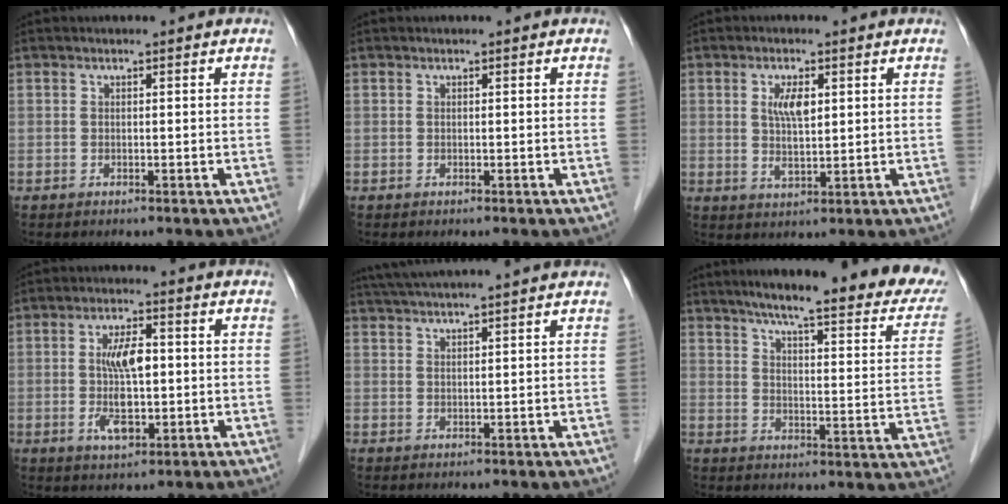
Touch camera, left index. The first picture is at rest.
{"total": 0.0}
{"total": 4.3, "force": [1.1, 1.6, 3.9], "torque": [-0.077, 0.001, 0.023]}
{"total": 7.3, "force": [-0.5, 2.8, 6.7], "torque": [-0.135, 0.001, -0.008]}
{"total": 10.5, "force": [9.3, -0.8, 4.7], "torque": [-0.082, 0.039, 0.131]}
{"total": 24.5, "force": [19.9, 3.3, 14.0], "torque": [-0.186, -0.025, 0.241]}